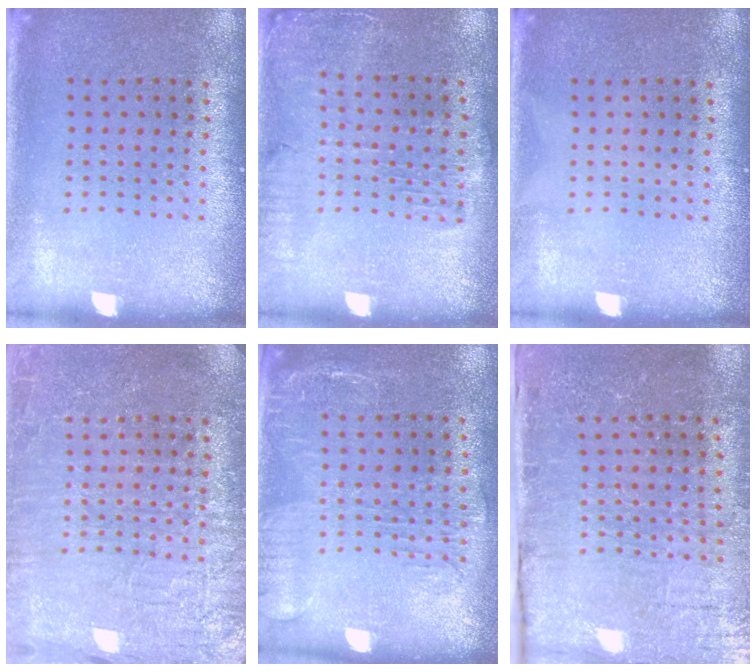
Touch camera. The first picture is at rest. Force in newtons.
{"total": 1.4, "press": 1.4, "slide": 0.3}
{"total": 0.0}
{"total": 4.3, "press": 4.3, "slide": 0.6}
{"total": 1.9, "press": 1.6, "slide": 1.1}
{"total": 4.1, "press": 4.1, "slide": 0.5}